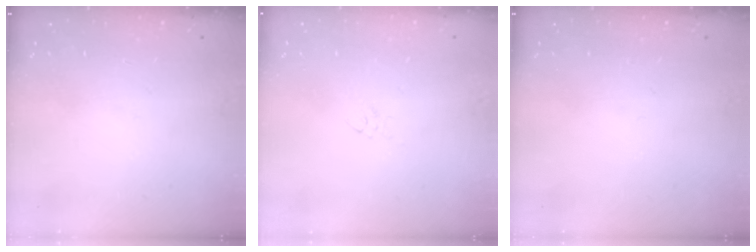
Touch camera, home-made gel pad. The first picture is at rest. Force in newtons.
{"total": 2.7, "press": 2.5, "slide": 0.9}
{"total": 0.0}